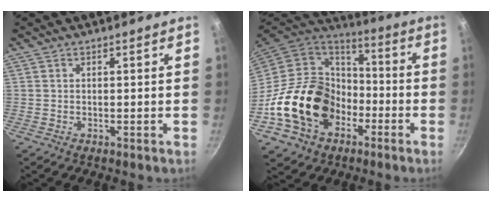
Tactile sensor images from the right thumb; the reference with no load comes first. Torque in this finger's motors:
{"motor_torque": [2.38, 2.62, 1.31, -1.46, 0.62]}